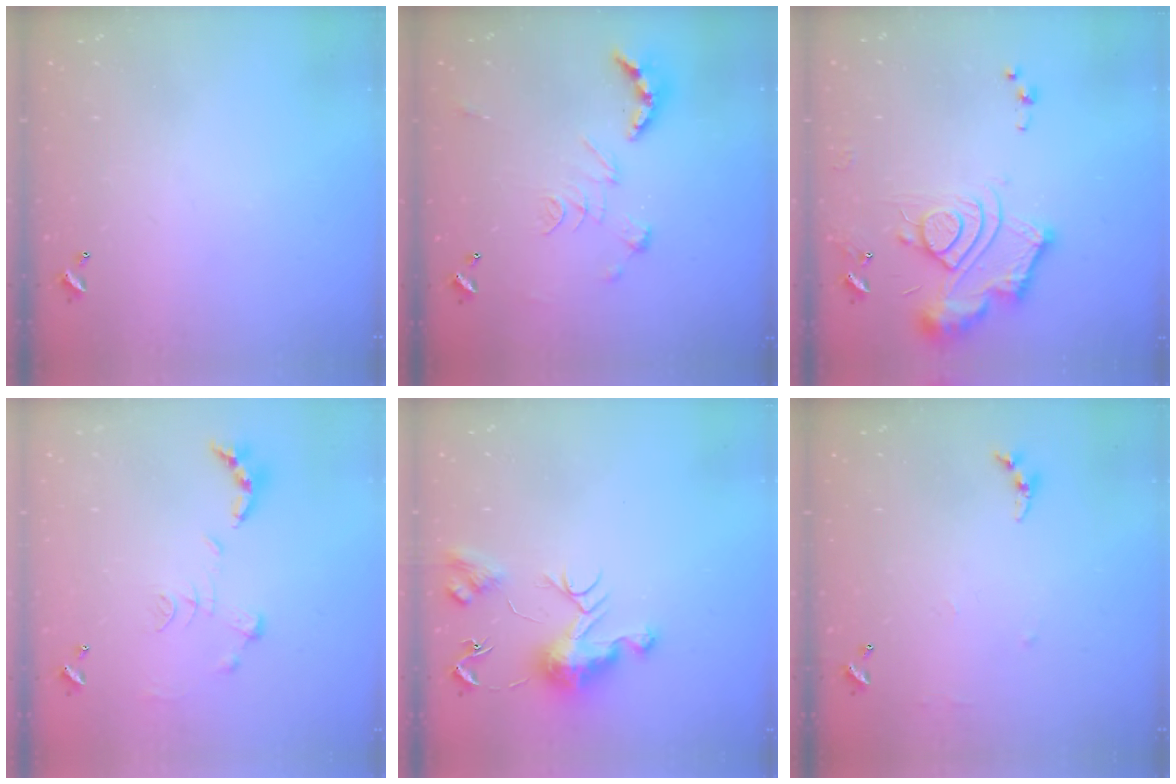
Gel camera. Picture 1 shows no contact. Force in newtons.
{"total": 2.5, "press": 2.0, "slide": 1.5}
{"total": 14.1, "press": 14.1, "slide": 1.3}
{"total": 1.1, "press": 1.0, "slide": 0.4}
{"total": 10.1, "press": 10.0, "slide": 0.8}
{"total": 4.5, "press": 4.5, "slide": 0.5}